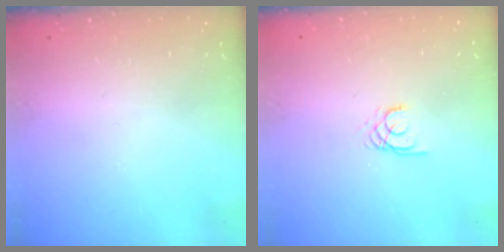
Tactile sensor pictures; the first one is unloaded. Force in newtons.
{"total": 1.7, "press": 1.7, "slide": 0.2}